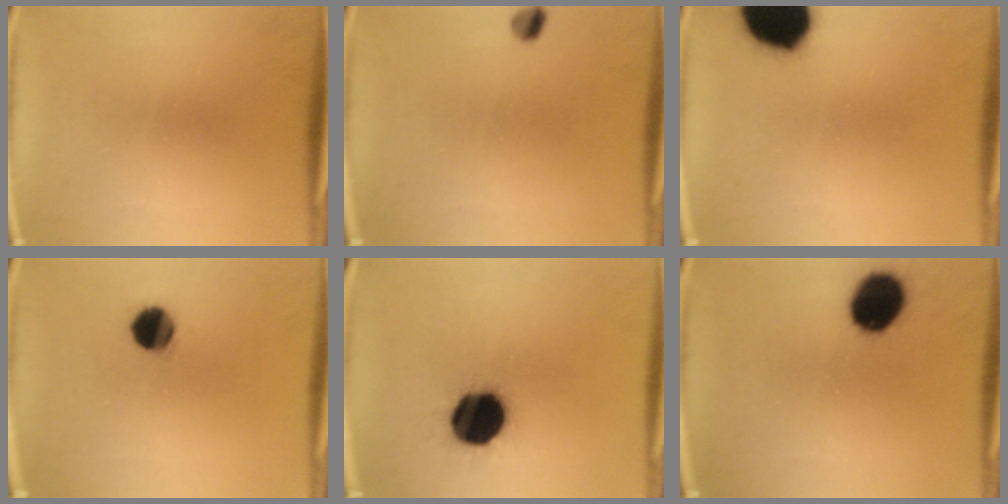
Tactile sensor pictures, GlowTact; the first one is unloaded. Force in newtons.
{"total": 2.3}
{"total": 19.3}
{"total": 7.6}
{"total": 18.0}
{"total": 13.5}